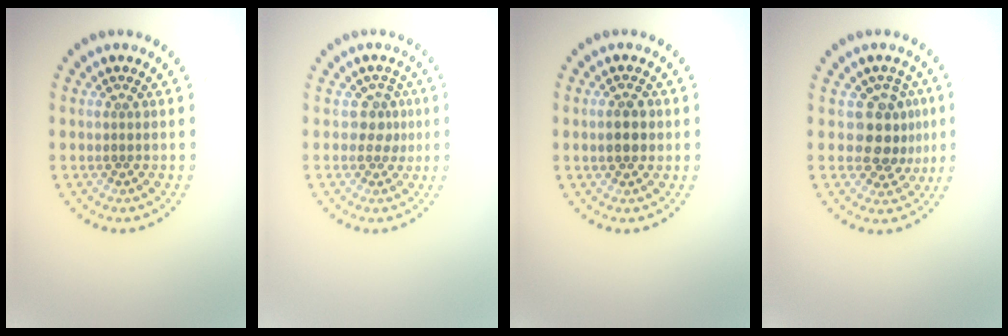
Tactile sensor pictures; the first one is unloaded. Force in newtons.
{"total": 1.7, "press": 1.3, "slide": 1.1}
{"total": 2.3, "press": 2.3, "slide": 0.2}
{"total": 3.8, "press": 3.3, "slide": 1.8}